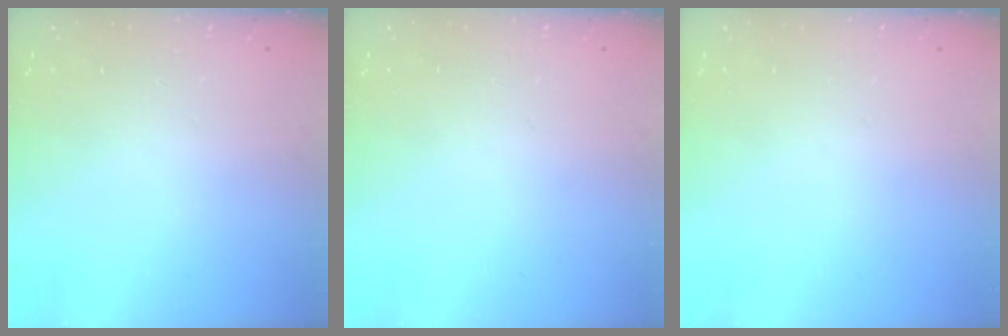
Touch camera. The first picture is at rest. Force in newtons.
{"total": 0.0}
{"total": 0.0}